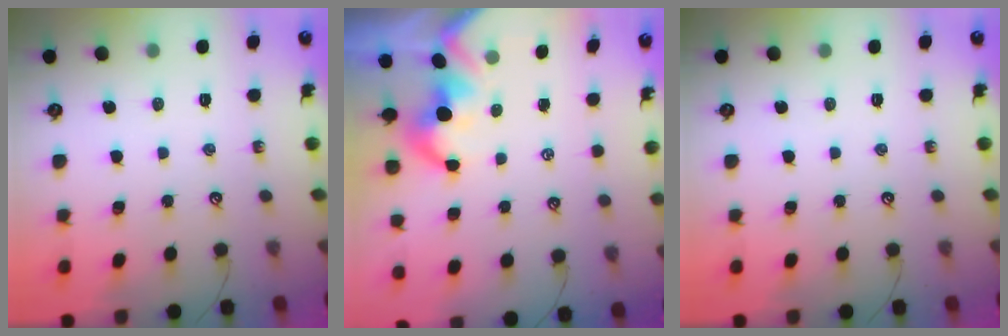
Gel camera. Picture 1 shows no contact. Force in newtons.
{"total": 1.7, "press": 1.3, "slide": 1.0}
{"total": 0.0}